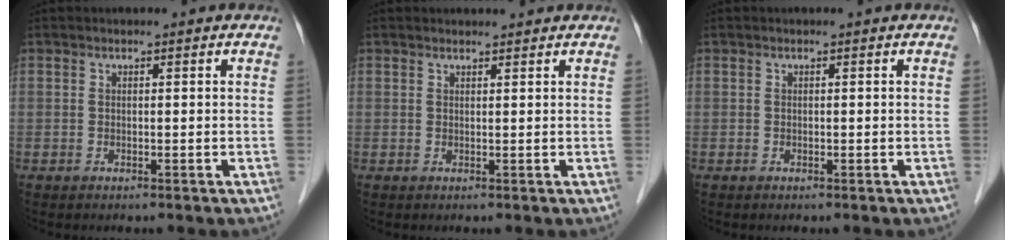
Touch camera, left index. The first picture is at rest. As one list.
[{"total": 1.7, "force": [1.7, 0.2, 0.2], "torque": [-0.009, 0.009, 0.026]}, {"total": 0.0}]